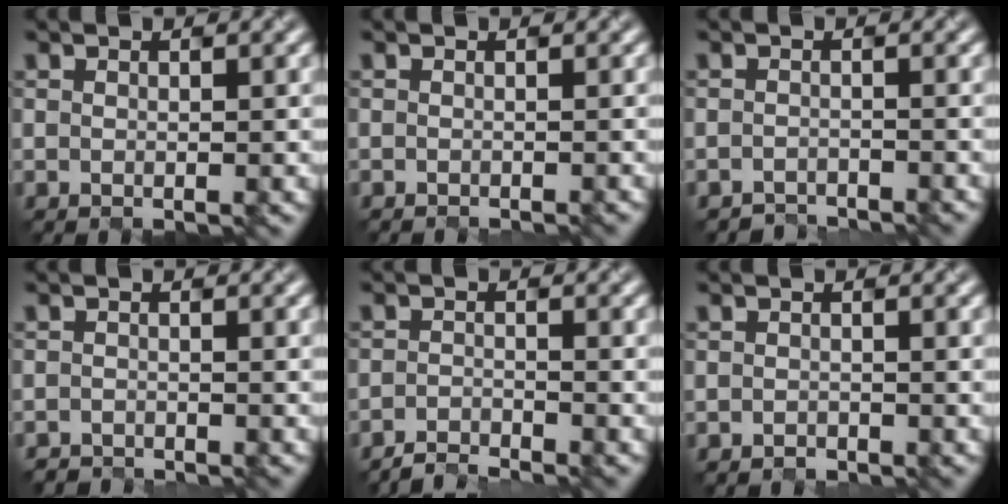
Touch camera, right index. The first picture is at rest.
{"total": 0.0}
{"total": 2.1, "force": [-1.9, -0.2, -0.9], "torque": [0.020, -0.007, -0.036]}
{"total": 1.2, "force": [-1.0, -0.2, -0.6], "torque": [0.014, -0.006, -0.025]}
{"total": 2.1, "force": [-2.1, 0.0, 0.0], "torque": [0.009, -0.003, -0.049]}
{"total": 0.7, "force": [-0.4, -0.1, -0.6], "torque": [0.006, -0.001, -0.010]}